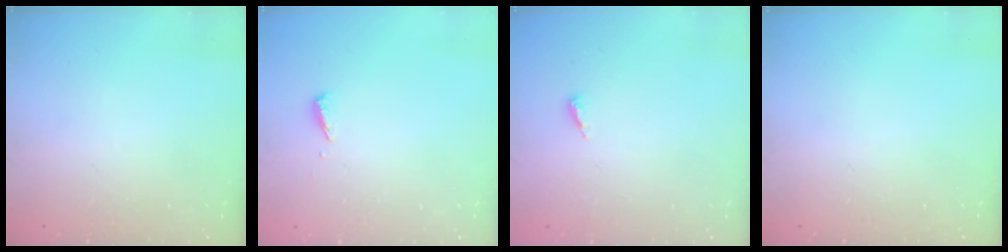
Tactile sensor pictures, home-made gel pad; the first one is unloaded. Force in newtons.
{"total": 2.5, "press": 2.5, "slide": 0.1}
{"total": 2.8, "press": 2.8, "slide": 0.2}
{"total": 0.0}